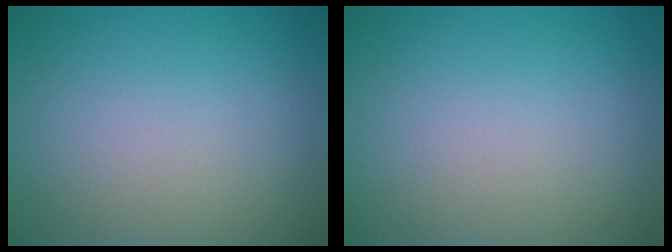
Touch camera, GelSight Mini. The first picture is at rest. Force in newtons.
{"total": 0.0}